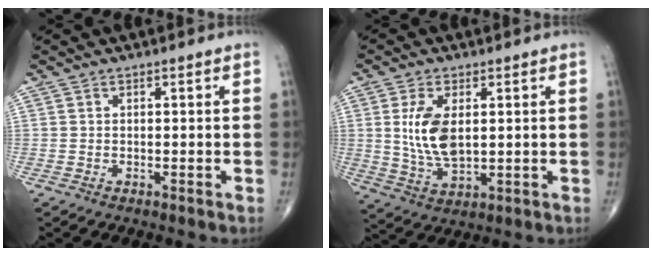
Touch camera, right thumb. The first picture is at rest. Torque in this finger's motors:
{"motor_torque": [-0.29, 0.69, 1.07, 0.25, 0.12]}